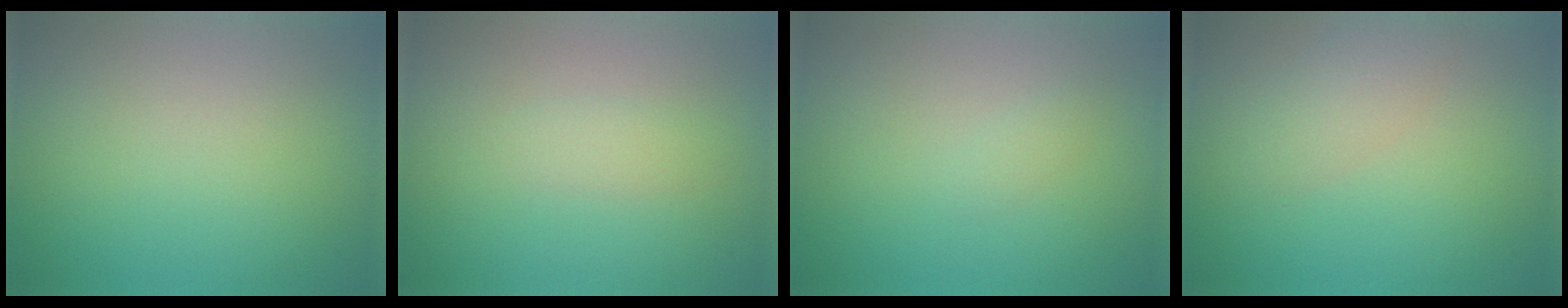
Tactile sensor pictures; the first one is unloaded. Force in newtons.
{"total": 1.1, "press": 1.1, "slide": 0.1}
{"total": 0.6, "press": 0.6, "slide": 0.0}
{"total": 2.1, "press": 2.1, "slide": 0.1}